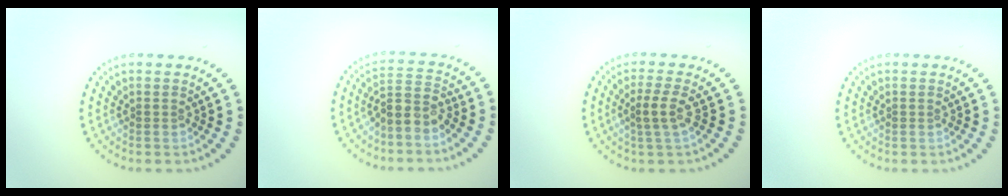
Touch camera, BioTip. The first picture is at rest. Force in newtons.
{"total": 2.7, "press": 2.1, "slide": 1.6}
{"total": 1.7, "press": 1.5, "slide": 0.9}
{"total": 0.0}